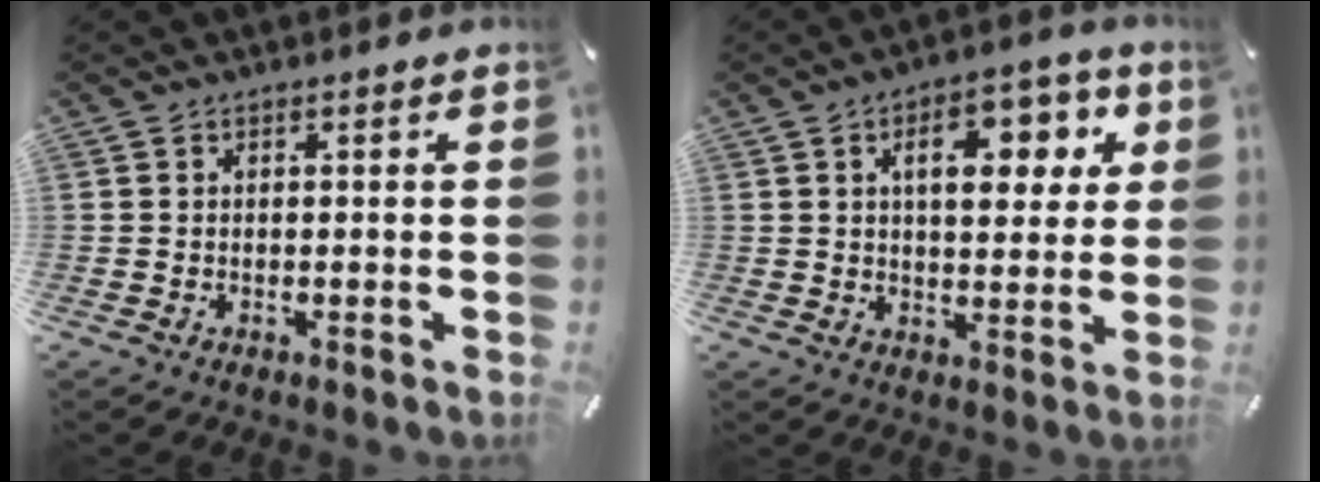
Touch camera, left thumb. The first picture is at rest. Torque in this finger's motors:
{"motor_torque": [2.01, 2.01, 1.28, -1.01, 0.44]}